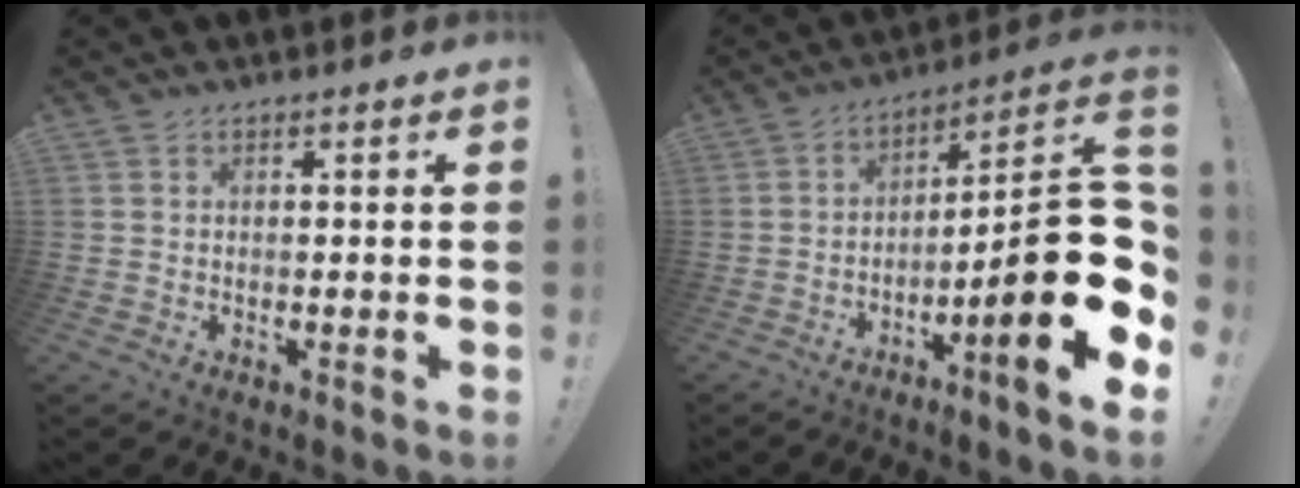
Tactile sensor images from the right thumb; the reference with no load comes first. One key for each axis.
{"total": 20.4, "fx": -4.9, "fy": 3.0, "fz": 19.5, "tx": -0.299, "ty": 0.015, "tz": -0.082}